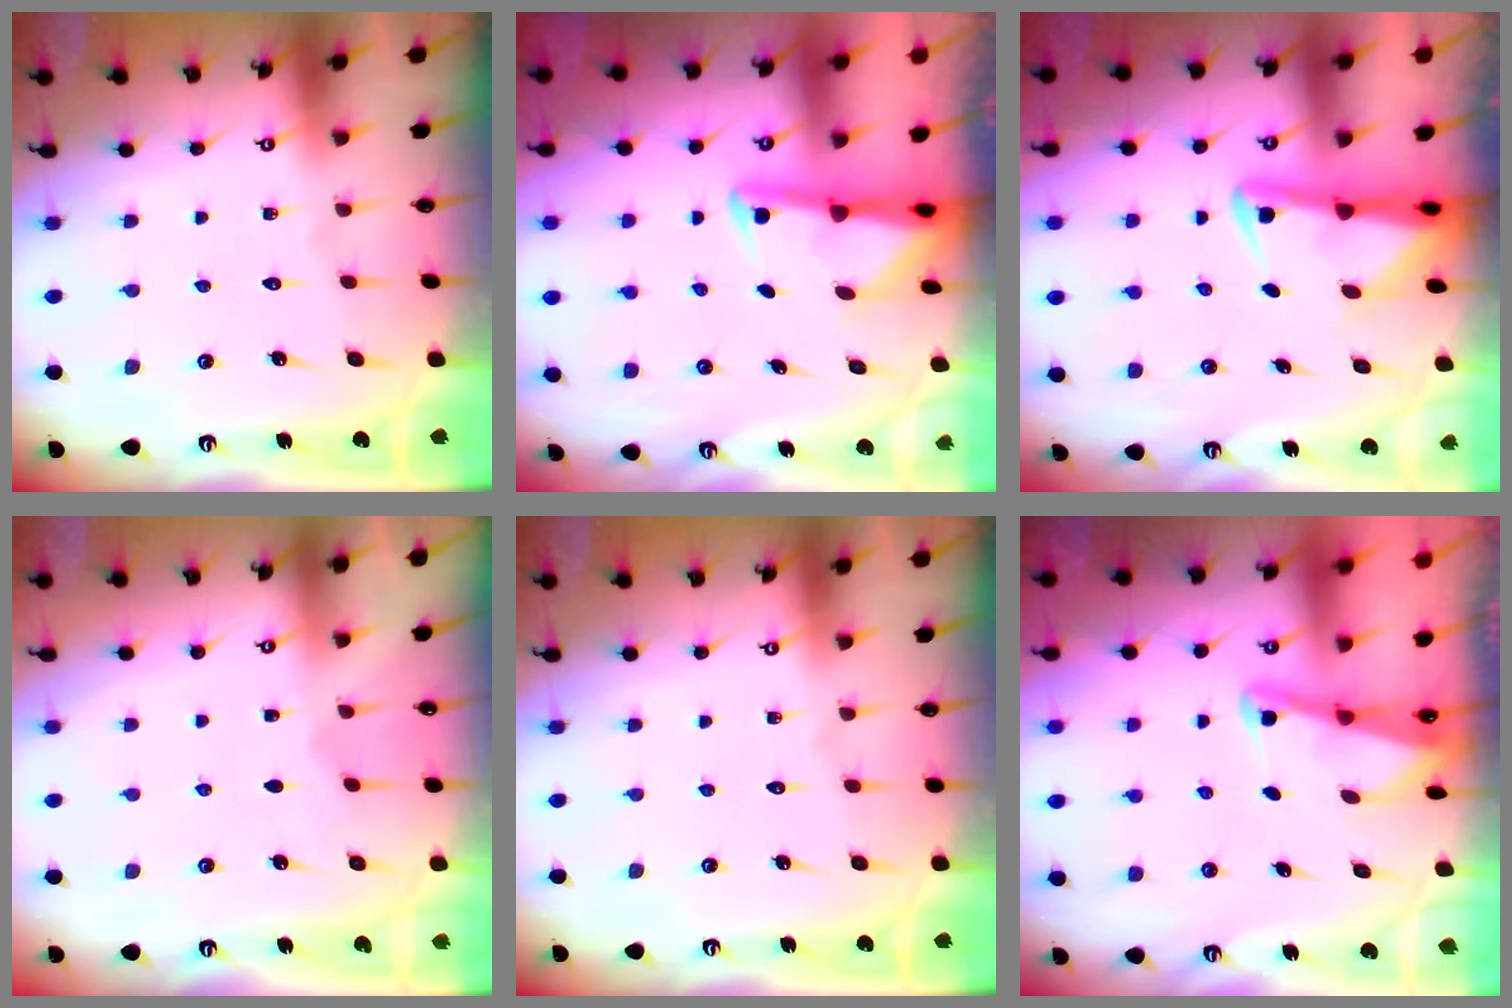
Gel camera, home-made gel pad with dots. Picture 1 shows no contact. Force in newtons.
{"total": 2.7, "press": 2.7, "slide": 0.7}
{"total": 3.3, "press": 3.2, "slide": 0.6}
{"total": 2.0, "press": 2.0, "slide": 0.3}
{"total": 0.0}
{"total": 2.1, "press": 2.1, "slide": 0.3}